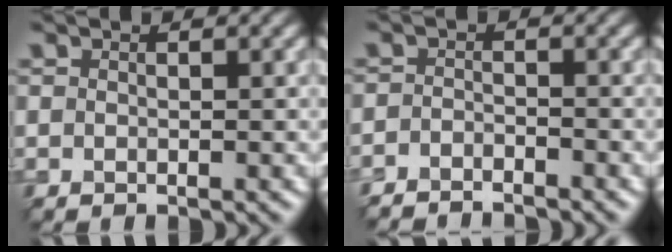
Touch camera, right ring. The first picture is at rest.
{"total": 2.8, "force": [-2.8, 0.2, 0.1], "torque": [-0.001, -0.001, -0.053]}